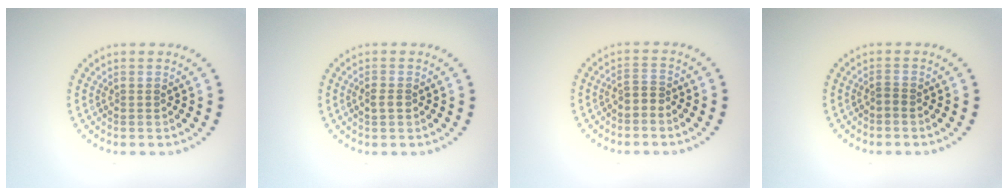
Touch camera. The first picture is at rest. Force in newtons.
{"total": 1.2, "press": 1.2, "slide": 0.1}
{"total": 1.4, "press": 1.3, "slide": 0.7}
{"total": 0.6, "press": 0.3, "slide": 0.5}